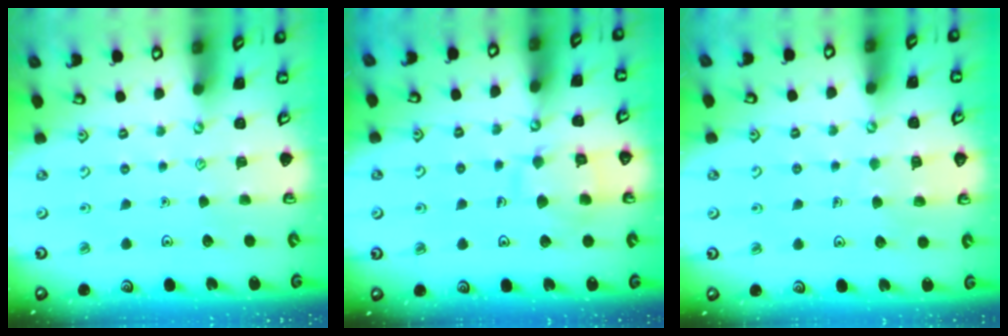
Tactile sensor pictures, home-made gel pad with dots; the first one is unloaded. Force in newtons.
{"total": 10.3, "press": 10.2, "slide": 0.7}
{"total": 4.8, "press": 4.8, "slide": 0.4}